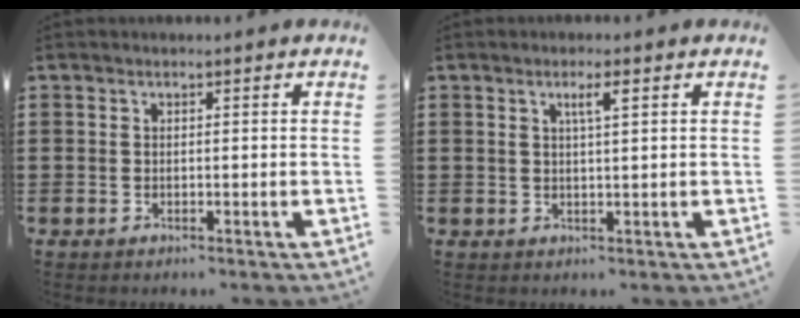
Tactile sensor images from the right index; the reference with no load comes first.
{"total": 2.5, "force": [1.1, 0.3, 2.2], "torque": [-0.045, 0.005, 0.015]}